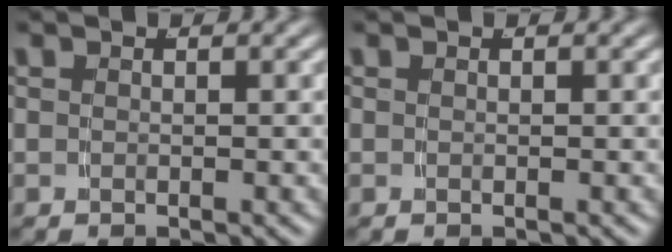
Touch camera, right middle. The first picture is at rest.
{"total": 0.0}